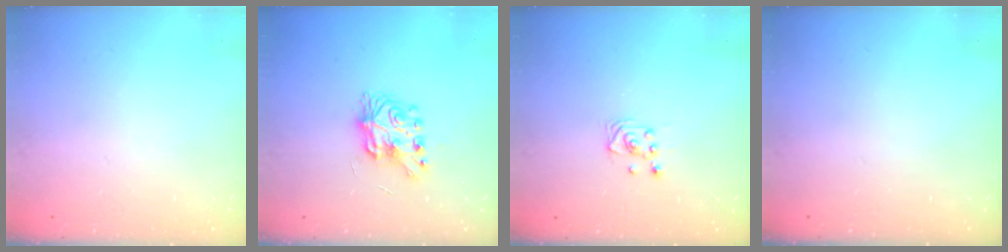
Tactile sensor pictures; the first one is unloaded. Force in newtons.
{"total": 7.8, "press": 7.8, "slide": 0.5}
{"total": 2.6, "press": 2.6, "slide": 0.3}
{"total": 0.0}